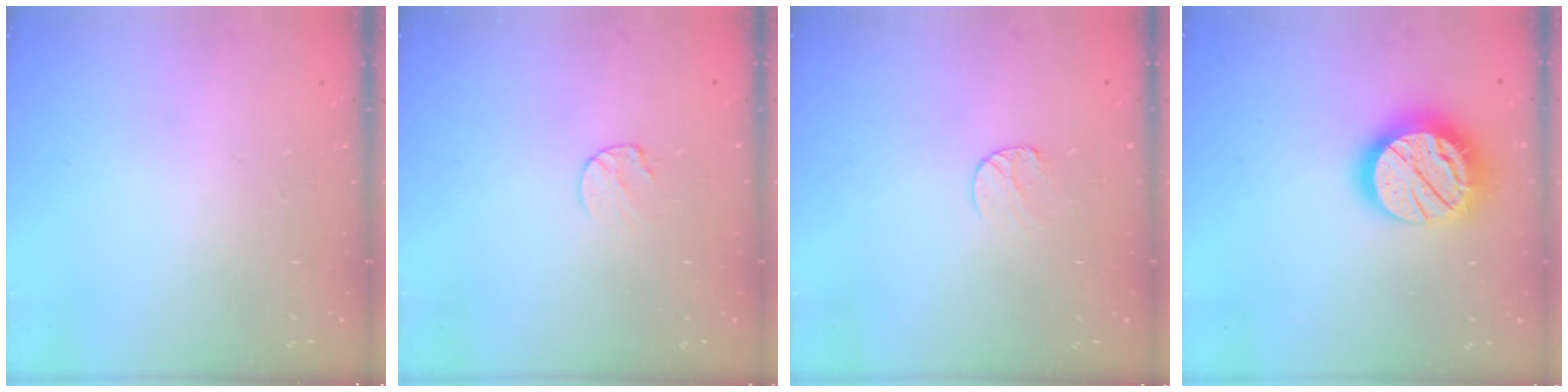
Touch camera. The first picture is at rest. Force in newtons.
{"total": 5.5, "press": 5.5, "slide": 0.6}
{"total": 5.0, "press": 5.0, "slide": 0.4}
{"total": 18.4, "press": 18.3, "slide": 1.4}